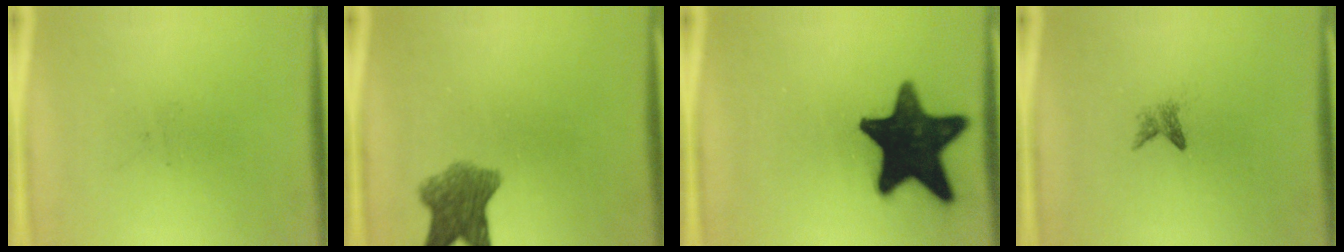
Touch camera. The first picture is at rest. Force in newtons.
{"total": 7.0}
{"total": 19.7}
{"total": 1.4}